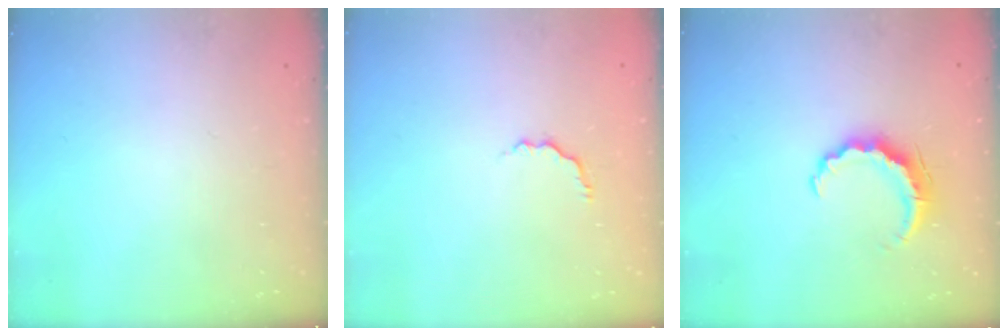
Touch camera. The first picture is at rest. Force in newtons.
{"total": 3.1, "press": 3.0, "slide": 0.6}
{"total": 7.6, "press": 7.6, "slide": 0.3}